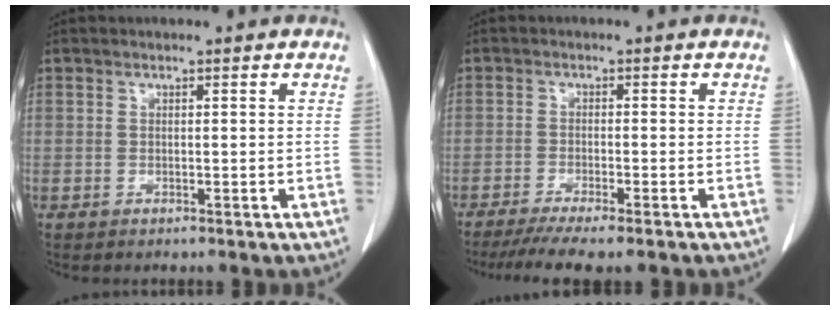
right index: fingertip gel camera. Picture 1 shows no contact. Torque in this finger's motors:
{"motor_torque": [0.64, -0.66, 0.35, 0.07]}